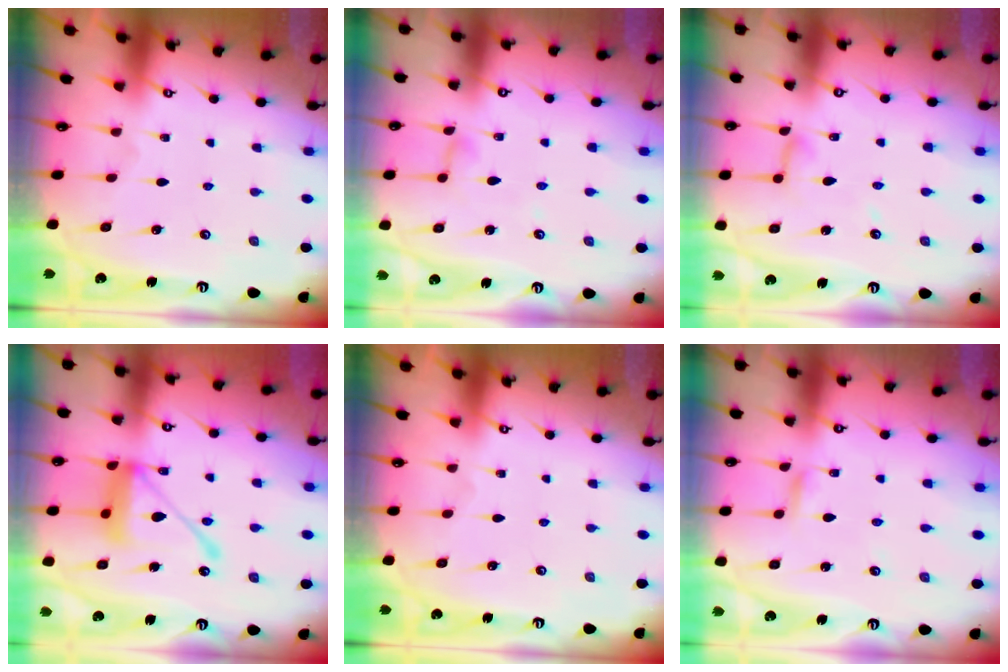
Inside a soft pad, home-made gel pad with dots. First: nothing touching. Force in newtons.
{"total": 3.8, "press": 3.8, "slide": 0.1}
{"total": 5.3, "press": 5.2, "slide": 0.4}
{"total": 14.8, "press": 14.7, "slide": 1.5}
{"total": 0.0}
{"total": 2.1, "press": 2.1, "slide": 0.1}